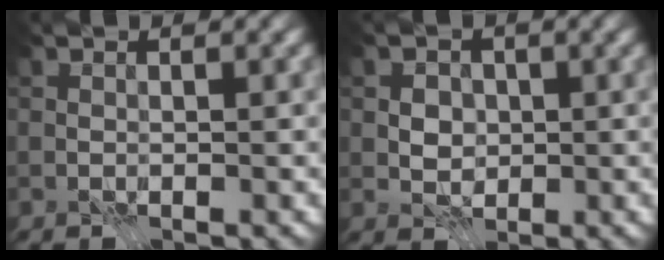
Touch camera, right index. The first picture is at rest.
{"total": 2.6, "force": [-0.1, 2.1, 1.5], "torque": [-0.017, 0.008, -0.008]}